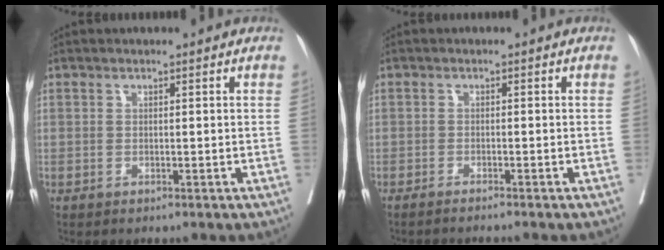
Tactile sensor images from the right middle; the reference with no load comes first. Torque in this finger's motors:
{"motor_torque": [0.55, -0.66, 0.05, 0.00]}